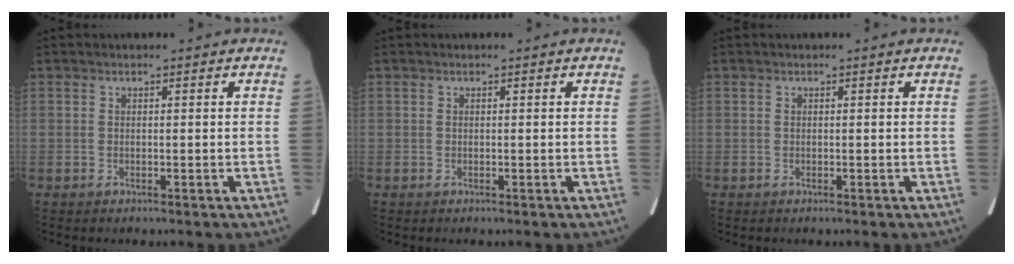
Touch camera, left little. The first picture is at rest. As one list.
[{"total": 0.0}, {"total": 0.0}]